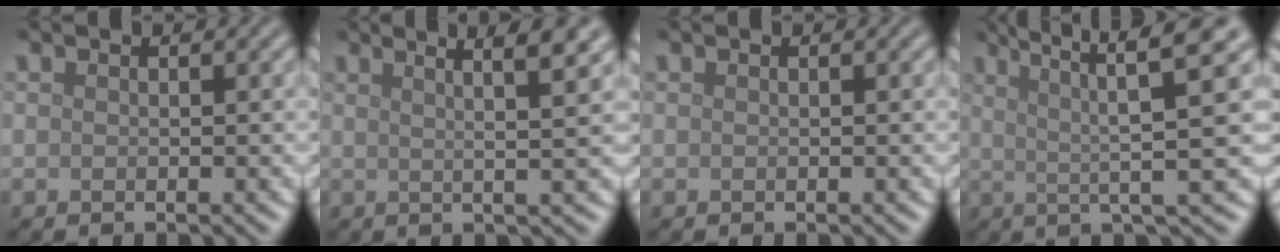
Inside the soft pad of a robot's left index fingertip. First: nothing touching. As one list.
[{"total": 7.3, "force": [3.6, 2.1, 6.0], "torque": [-0.059, 0.037, 0.018]}, {"total": 0.0}, {"total": 7.1, "force": [2.3, 0.7, 6.7], "torque": [-0.110, 0.017, 0.044]}]